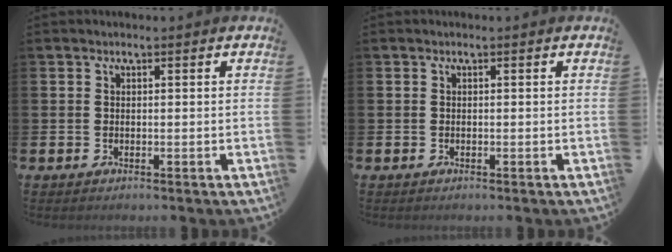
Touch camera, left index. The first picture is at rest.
{"total": 0.0}